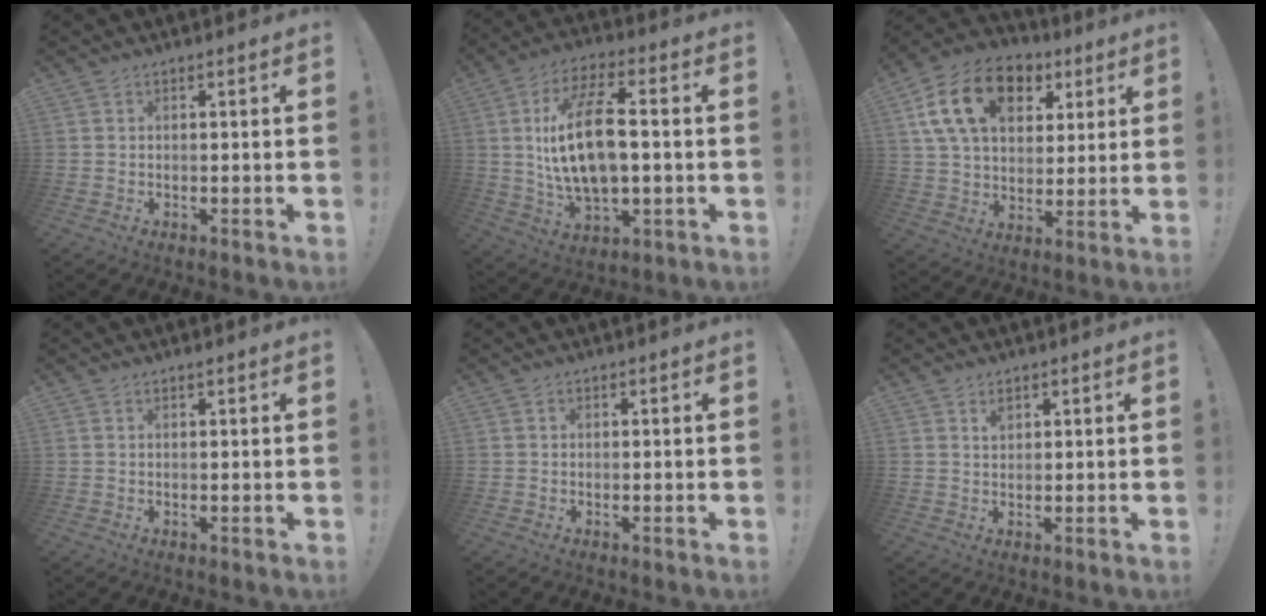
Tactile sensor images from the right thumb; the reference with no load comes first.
{"total": 18.4, "force": [0.9, 8.8, 16.1], "torque": [-0.294, -0.001, 0.008]}
{"total": 19.3, "force": [8.0, 12.9, 12.0], "torque": [-0.198, -0.024, 0.146]}
{"total": 0.6, "force": [0.5, -0.1, 0.3], "torque": [0.001, -0.003, 0.008]}
{"total": 0.7, "force": [0.1, 0.7, 0.0], "torque": [0.000, 0.001, 0.003]}
{"total": 2.0, "force": [1.4, 1.3, 0.8], "torque": [0.007, -0.010, 0.021]}